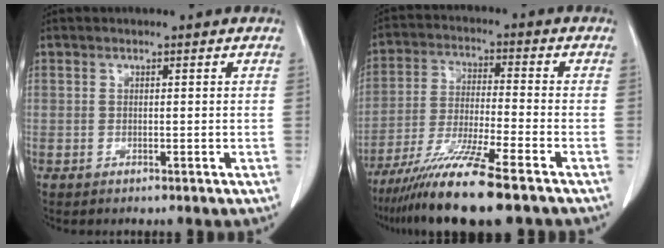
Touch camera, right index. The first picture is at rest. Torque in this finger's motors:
{"motor_torque": [1.31, -0.82, 0.40, 0.21]}